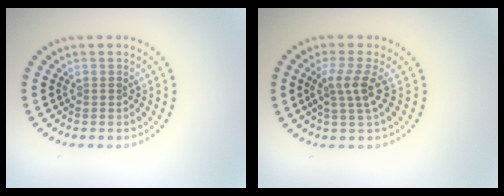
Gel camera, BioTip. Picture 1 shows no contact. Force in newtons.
{"total": 2.7, "press": 2.0, "slide": 1.8}